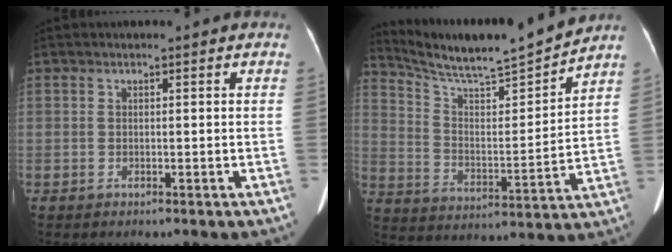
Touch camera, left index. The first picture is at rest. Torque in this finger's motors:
{"motor_torque": [0.00, -0.67, 0.00, 0.03]}